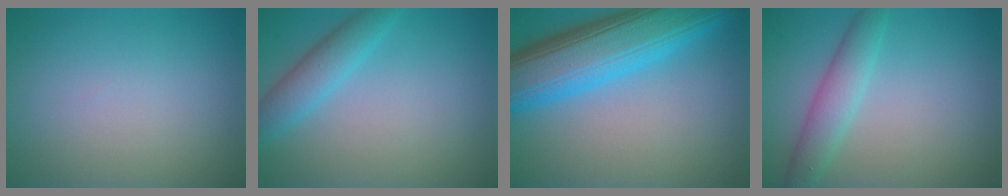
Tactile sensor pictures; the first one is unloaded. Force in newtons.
{"total": 3.3, "press": 3.3, "slide": 0.1}
{"total": 10.6, "press": 10.6, "slide": 0.2}
{"total": 3.3, "press": 3.3, "slide": 0.1}